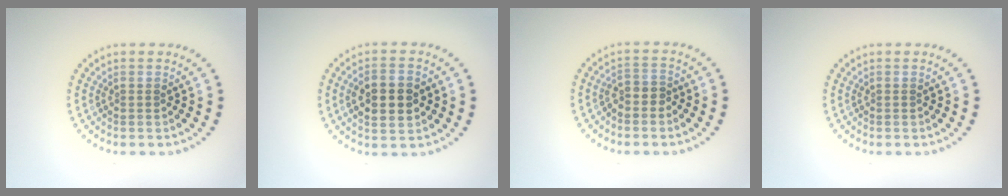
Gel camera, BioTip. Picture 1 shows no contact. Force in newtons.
{"total": 4.5, "press": 4.5, "slide": 0.2}
{"total": 1.8, "press": 1.6, "slide": 0.9}
{"total": 0.0}